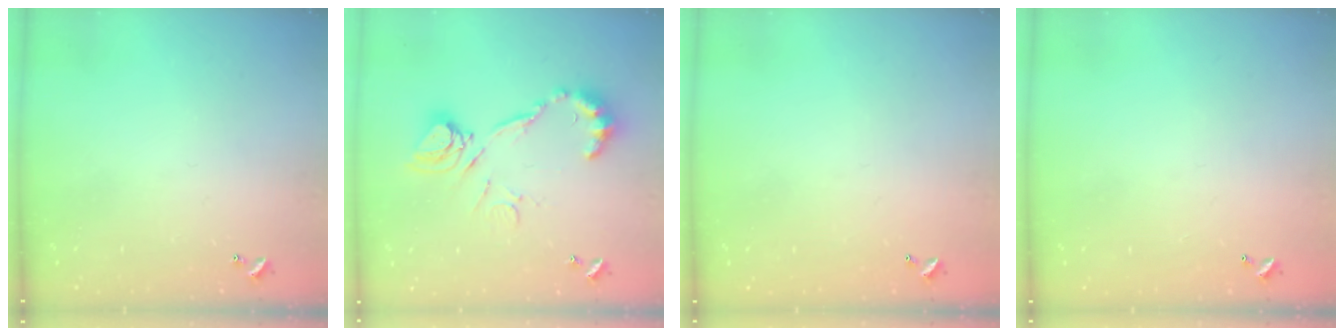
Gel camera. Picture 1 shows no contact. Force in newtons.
{"total": 14.3, "press": 14.2, "slide": 1.2}
{"total": 2.8, "press": 2.8, "slide": 0.1}
{"total": 2.8, "press": 2.8, "slide": 0.1}